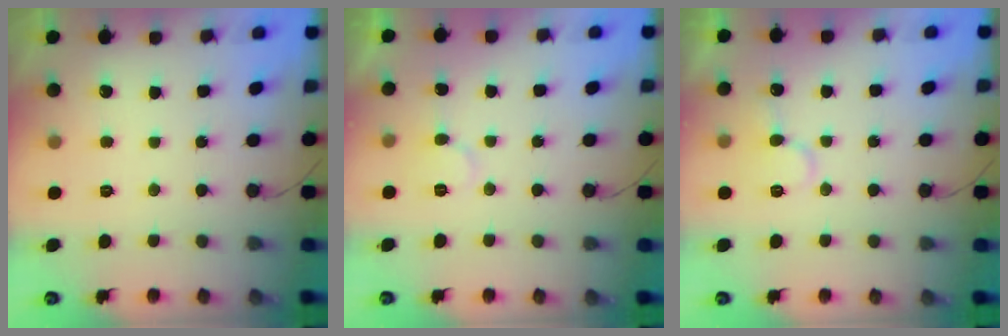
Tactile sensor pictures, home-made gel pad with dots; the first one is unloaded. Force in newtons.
{"total": 5.6, "press": 5.6, "slide": 0.5}
{"total": 9.2, "press": 9.1, "slide": 1.4}